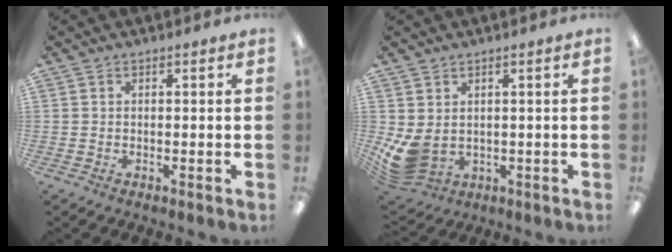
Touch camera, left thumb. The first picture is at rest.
{"total": 6.2, "force": [0.6, 4.2, 4.5], "torque": [-0.111, -0.016, 0.016]}